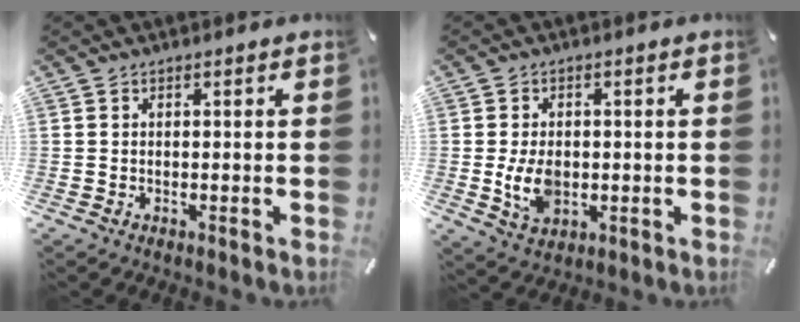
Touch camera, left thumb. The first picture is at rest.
{"total": 7.2, "force": [-0.7, 5.0, 5.1], "torque": [-0.114, -0.004, -0.015]}